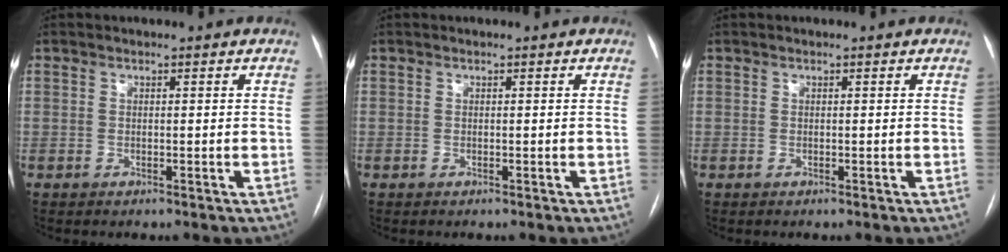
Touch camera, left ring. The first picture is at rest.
{"total": 0.0}
{"total": 0.0}